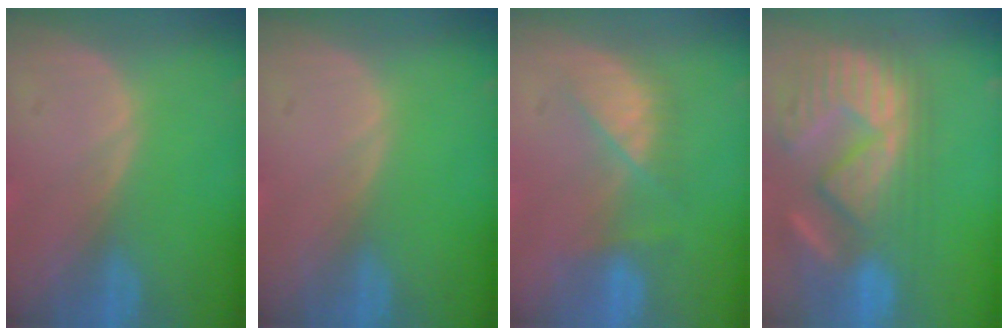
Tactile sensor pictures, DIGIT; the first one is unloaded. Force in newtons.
{"total": 0.0}
{"total": 5.0, "press": 5.0, "slide": 0.4}
{"total": 12.3, "press": 11.6, "slide": 4.0}